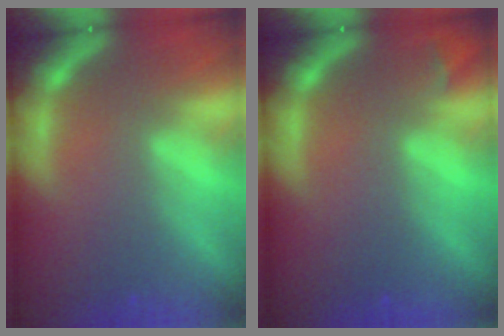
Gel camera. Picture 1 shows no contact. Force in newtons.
{"total": 0.9}